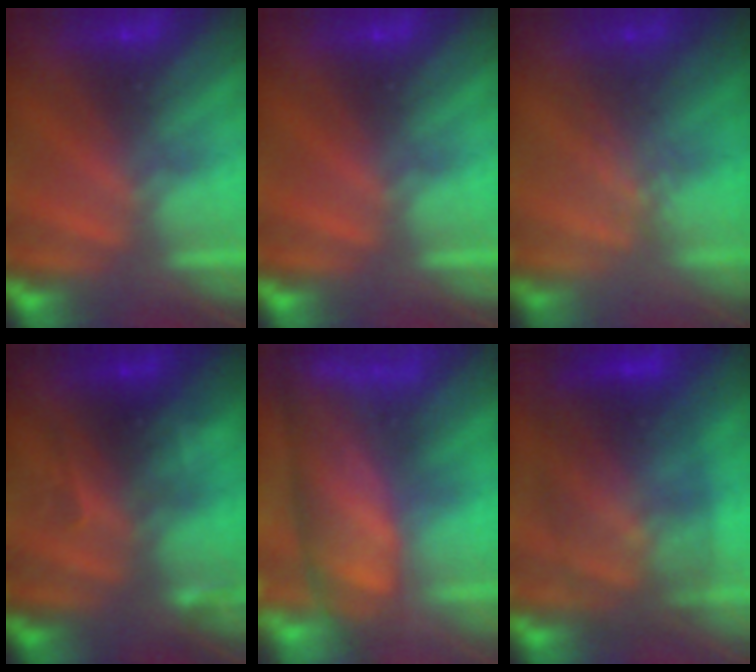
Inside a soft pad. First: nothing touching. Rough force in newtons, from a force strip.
{"total": 0.0}
{"total": 2.4}
{"total": 2.4}
{"total": 7.9}
{"total": 10.8}